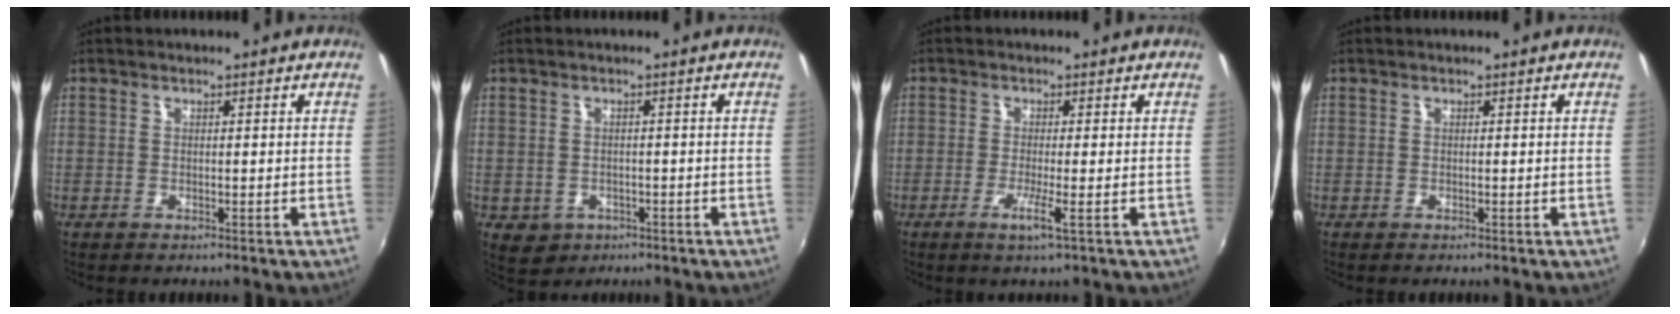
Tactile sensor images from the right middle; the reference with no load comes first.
{"total": 4.5, "force": [-1.6, 3.8, 1.7], "torque": [-0.040, -0.008, -0.015]}
{"total": 3.2, "force": [-1.4, -0.7, 2.8], "torque": [-0.060, -0.012, -0.030]}
{"total": 0.0}